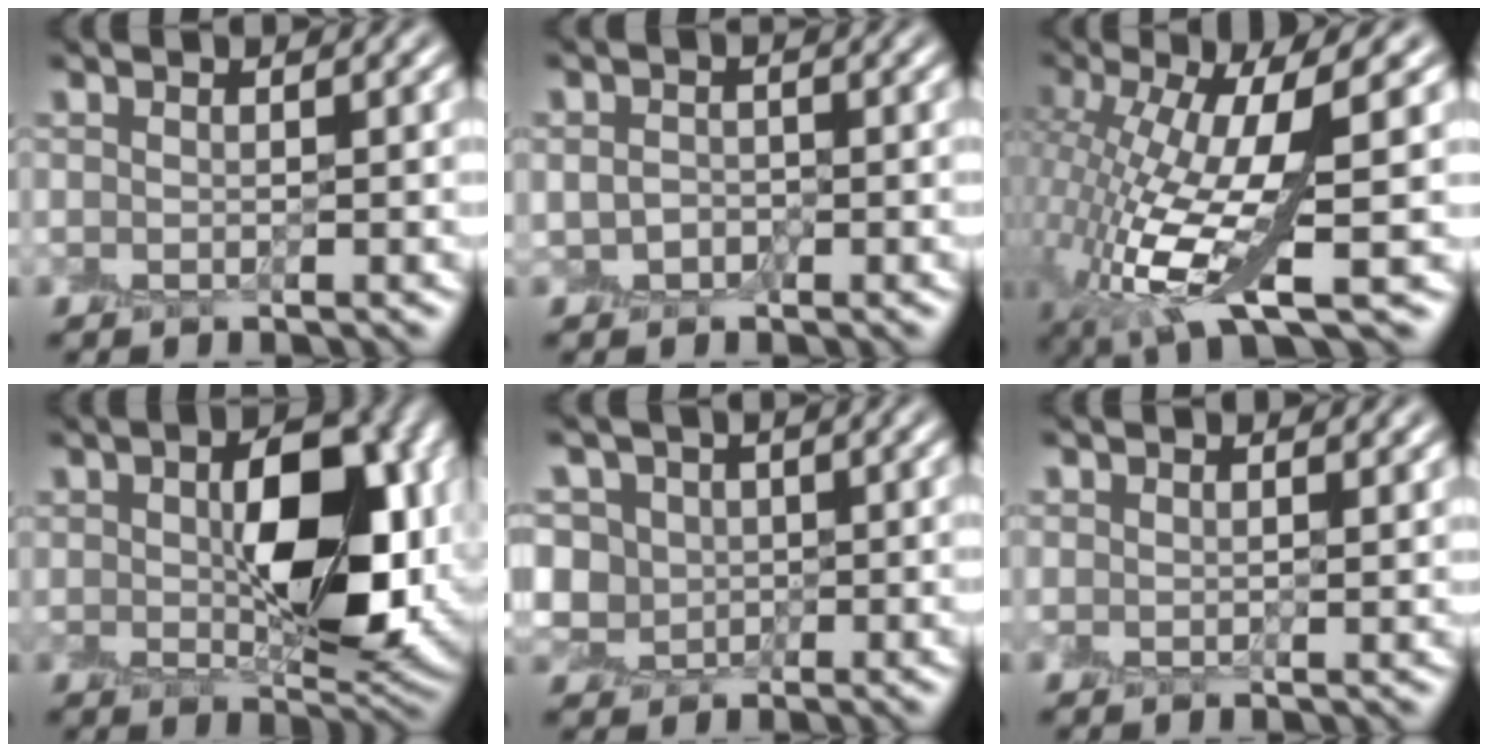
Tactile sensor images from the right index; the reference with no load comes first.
{"total": 1.3, "force": [-0.3, 1.2, 0.3], "torque": [-0.008, 0.001, -0.004]}
{"total": 9.4, "force": [-0.5, 2.7, 9.0], "torque": [-0.175, -0.009, 0.000]}
{"total": 9.6, "force": [1.2, 5.0, 8.1], "torque": [-0.124, 0.003, 0.031]}
{"total": 3.6, "force": [0.2, 3.5, 0.8], "torque": [-0.002, 0.011, -0.009]}
{"total": 1.4, "force": [1.2, 0.4, 0.5], "torque": [0.000, -0.005, 0.015]}